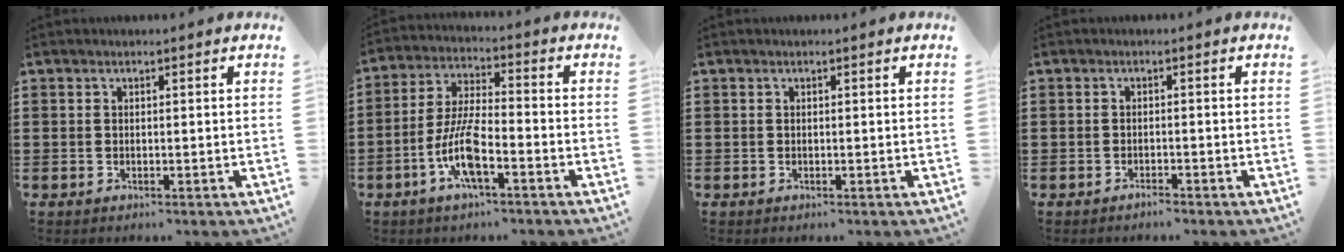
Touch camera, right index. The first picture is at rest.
{"total": 8.9, "force": [-3.9, 2.2, 7.6], "torque": [-0.171, -0.007, -0.078]}
{"total": 0.0}
{"total": 1.1, "force": [-1.1, 0.1, 0.3], "torque": [-0.009, -0.002, -0.021]}